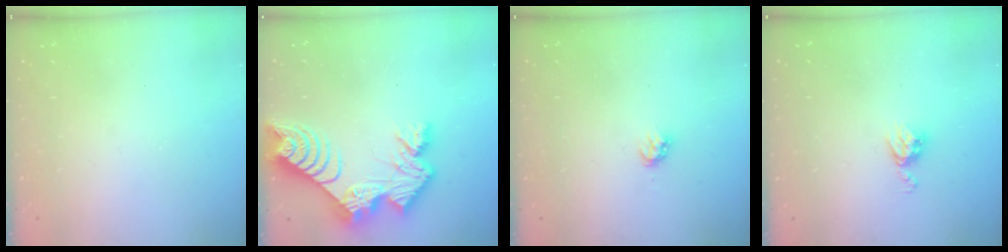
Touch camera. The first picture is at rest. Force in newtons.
{"total": 13.7, "press": 13.7, "slide": 1.1}
{"total": 2.8, "press": 2.8, "slide": 0.2}
{"total": 5.6, "press": 5.6, "slide": 0.5}